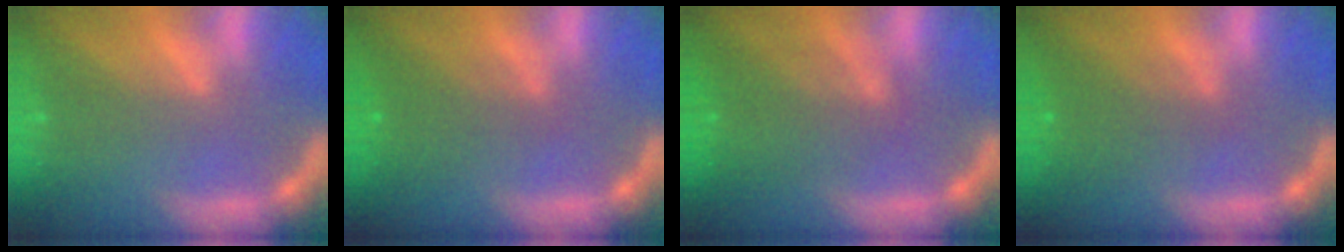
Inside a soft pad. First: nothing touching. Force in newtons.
{"total": 3.0}
{"total": 5.1}
{"total": 3.0}